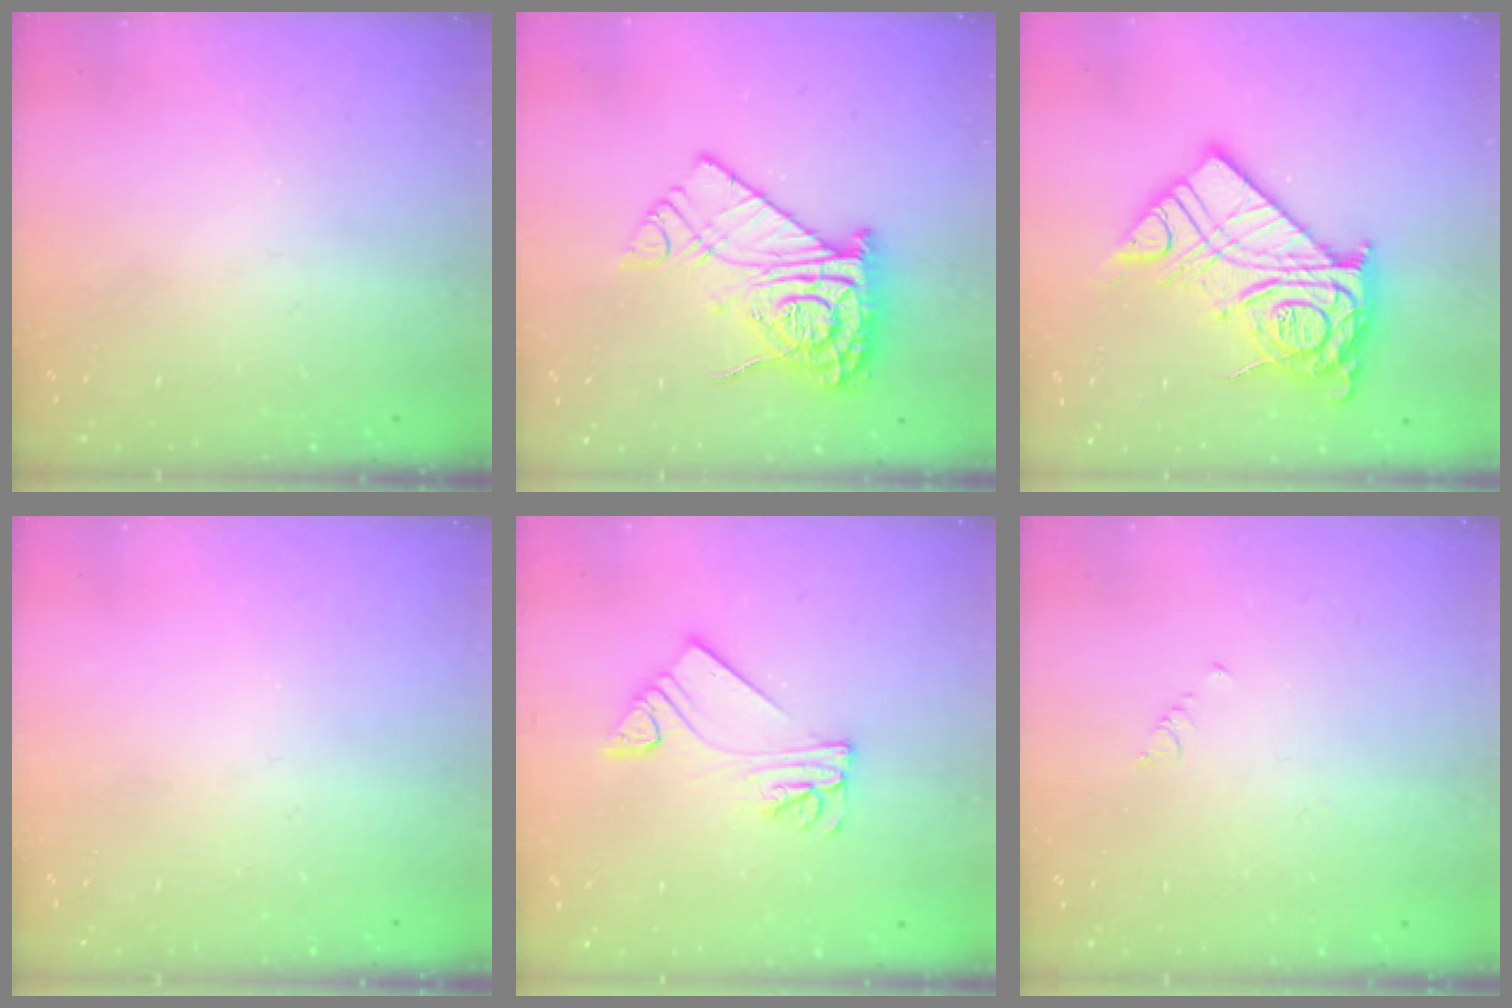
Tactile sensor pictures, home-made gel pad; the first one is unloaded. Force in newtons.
{"total": 16.5, "press": 16.4, "slide": 1.8}
{"total": 20.5, "press": 20.4, "slide": 2.0}
{"total": 0.0}
{"total": 7.9, "press": 7.9, "slide": 0.8}
{"total": 0.7, "press": 0.6, "slide": 0.2}